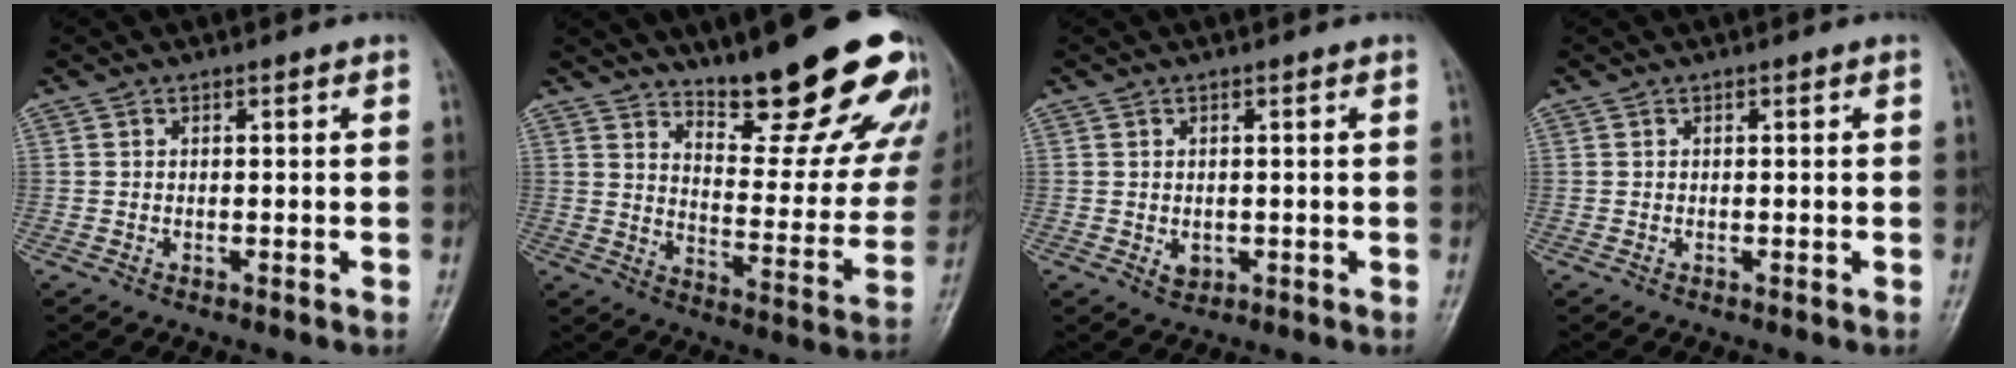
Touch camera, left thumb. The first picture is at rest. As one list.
[{"total": 22.5, "force": [16.8, 6.3, 13.6], "torque": [-0.138, -0.113, 0.230]}, {"total": 1.8, "force": [-0.1, 1.4, 1.1], "torque": [-0.013, -0.003, 0.005]}, {"total": 0.0}]